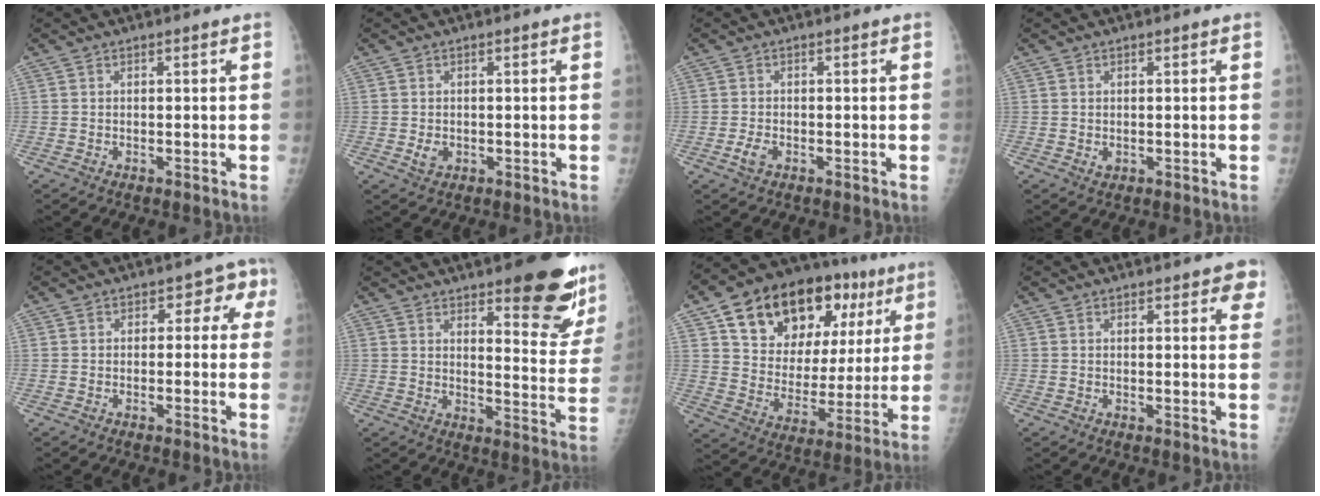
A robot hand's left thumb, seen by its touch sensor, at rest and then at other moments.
{"total": 2.2, "force": [-0.4, 1.7, 1.3], "torque": [-0.019, -0.001, -0.003]}
{"total": 2.4, "force": [-1.1, 1.5, 1.6], "torque": [-0.034, 0.002, -0.020]}
{"total": 1.1, "force": [0.0, 0.9, 0.7], "torque": [-0.008, -0.002, 0.002]}
{"total": 4.2, "force": [0.5, 3.3, 2.5], "torque": [0.011, 0.012, -0.008]}
{"total": 17.6, "force": [11.3, 5.4, 12.3], "torque": [-0.115, -0.084, 0.145]}
{"total": 26.0, "force": [12.1, 15.1, 17.4], "torque": [-0.225, 0.001, 0.194]}
{"total": 3.8, "force": [2.5, 1.7, 2.4], "torque": [0.001, -0.009, 0.024]}